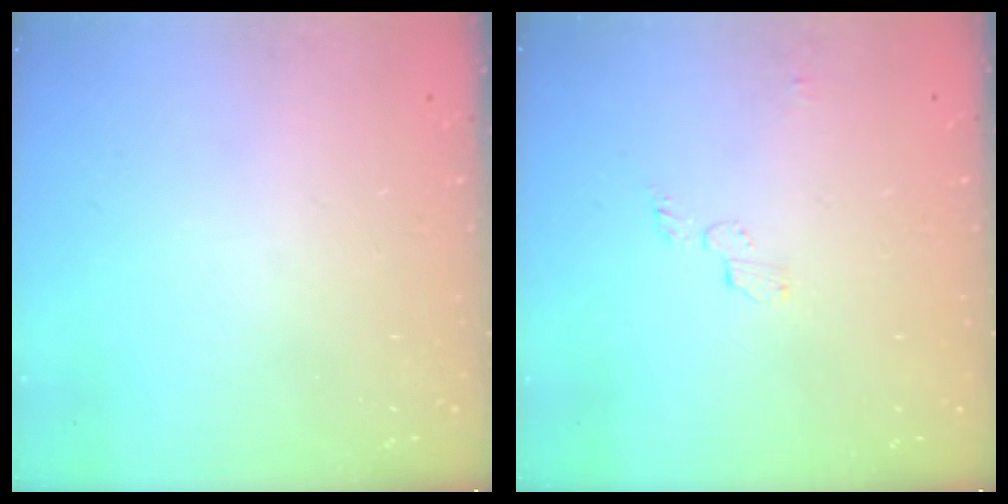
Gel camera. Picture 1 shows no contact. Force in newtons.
{"total": 3.9, "press": 3.9, "slide": 0.4}